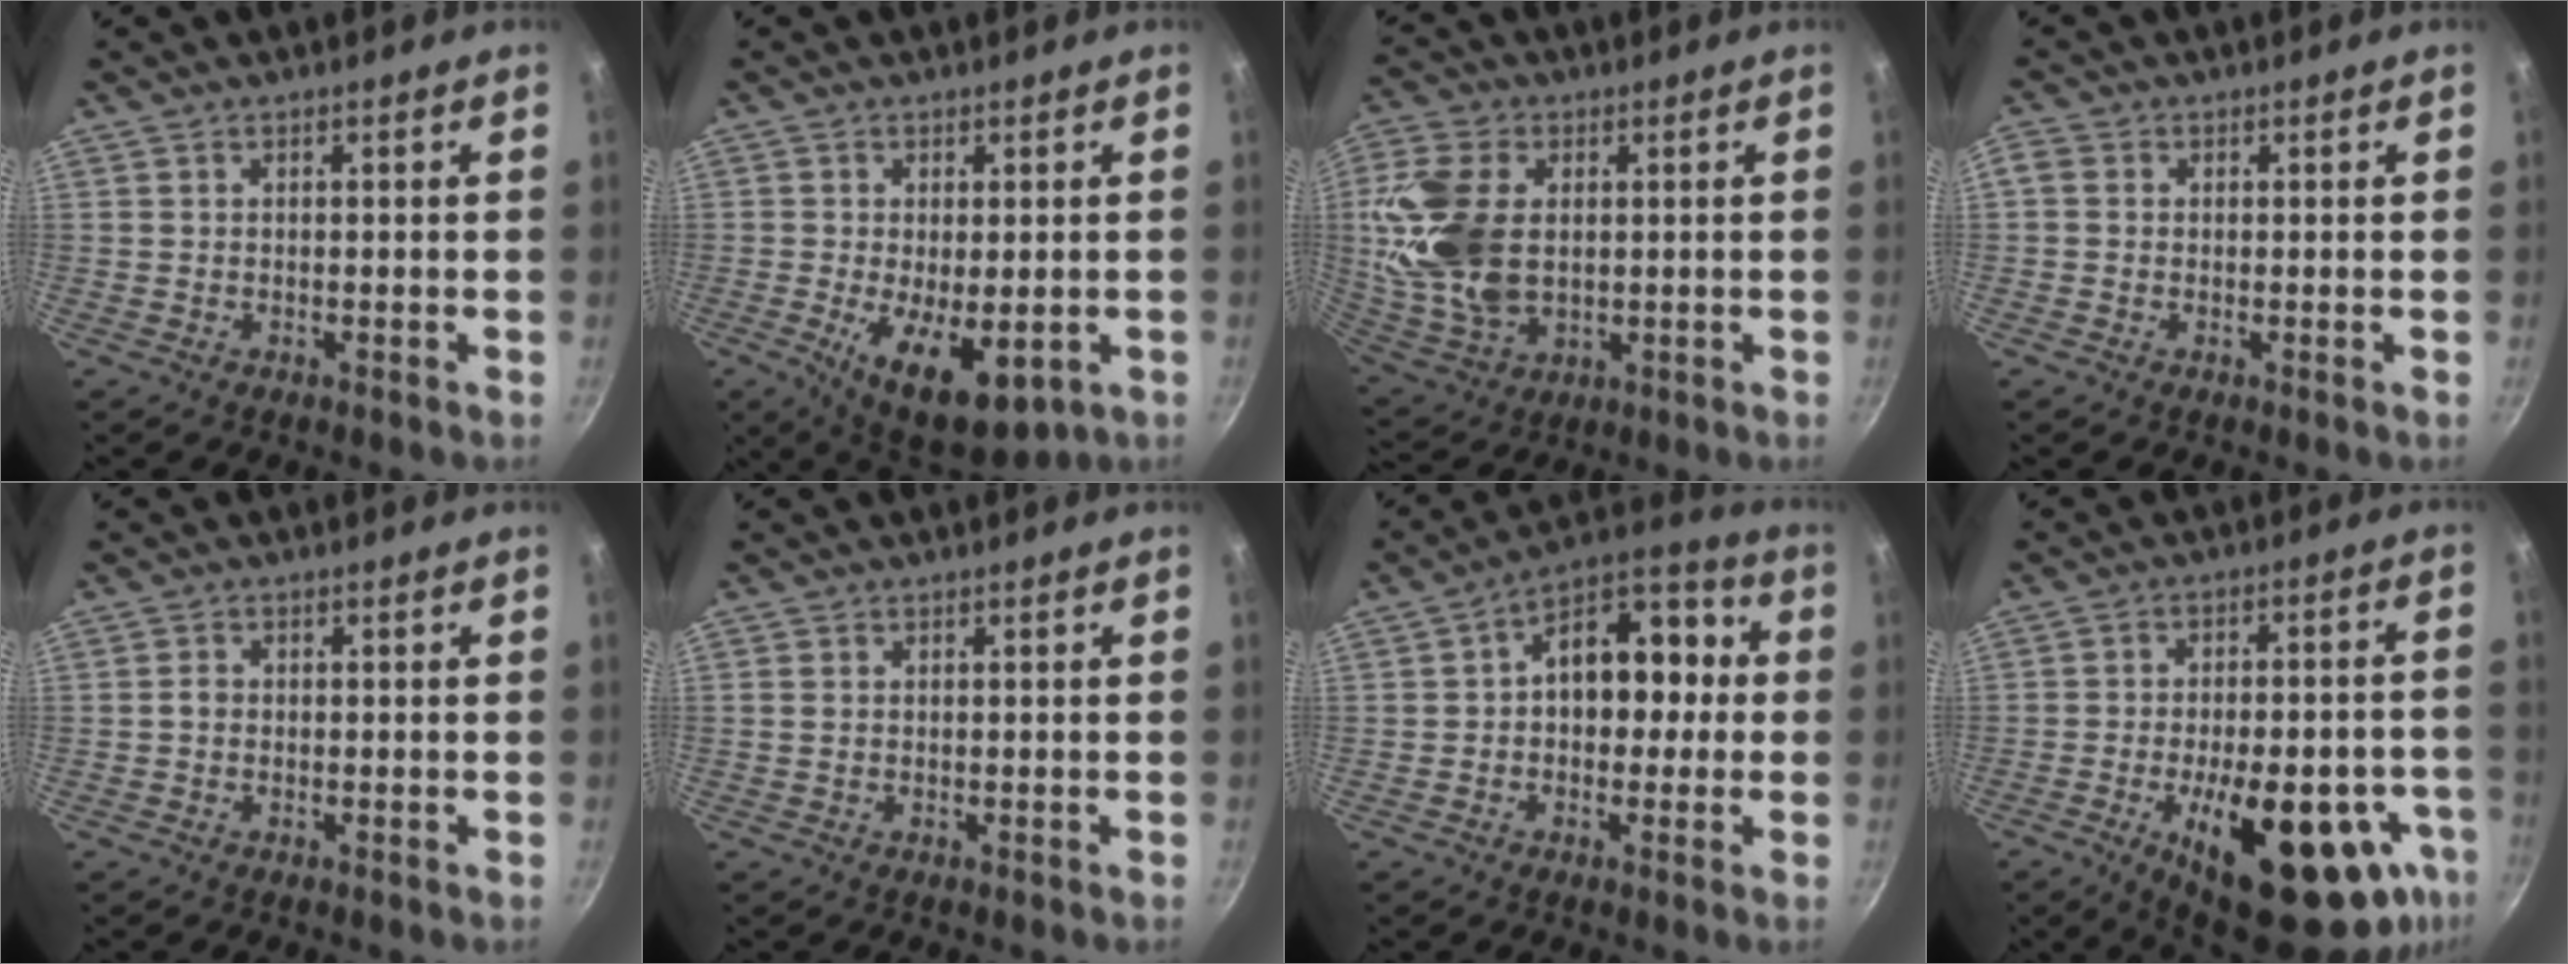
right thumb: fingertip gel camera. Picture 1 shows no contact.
{"total": 12.1, "force": [-2.9, 5.9, 10.2], "torque": [-0.148, -0.016, -0.030]}
{"total": 16.9, "force": [1.9, 11.1, 12.6], "torque": [-0.246, -0.005, 0.043]}
{"total": 2.2, "force": [0.0, 2.0, 1.0], "torque": [-0.022, 0.008, -0.007]}
{"total": 1.2, "force": [-0.2, 1.0, 0.7], "torque": [-0.009, 0.008, -0.005]}
{"total": 0.7, "force": [0.1, 0.5, 0.4], "torque": [-0.008, 0.002, 0.001]}
{"total": 13.7, "force": [0.5, 9.6, 9.9], "torque": [-0.084, 0.049, -0.009]}
{"total": 24.8, "force": [-9.8, 10.6, 20.2], "torque": [-0.233, 0.019, -0.124]}